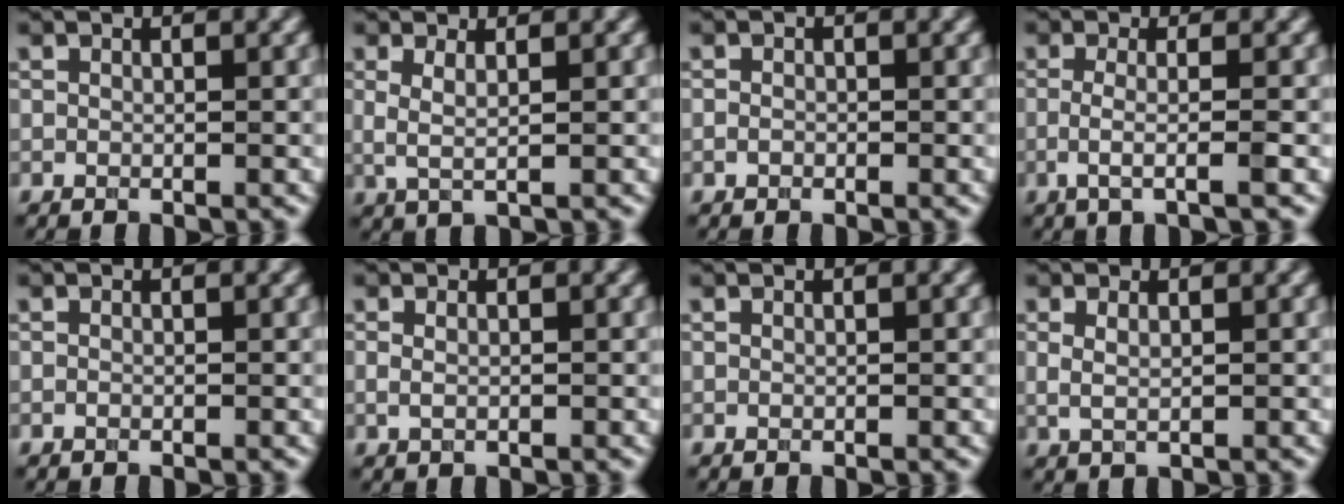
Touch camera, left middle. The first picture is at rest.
{"total": 1.9, "force": [0.6, 0.6, 1.7], "torque": [-0.029, -0.005, 0.011]}
{"total": 0.7, "force": [-0.3, 0.6, 0.3], "torque": [-0.005, -0.002, -0.007]}
{"total": 3.0, "force": [-0.4, 0.9, 2.8], "torque": [-0.044, -0.010, -0.013]}
{"total": 0.0}
{"total": 0.8, "force": [0.0, 0.4, 0.8], "torque": [-0.017, -0.001, 0.001]}
{"total": 0.0}
{"total": 1.4, "force": [0.4, 0.5, 1.2], "torque": [-0.023, -0.004, 0.010]}